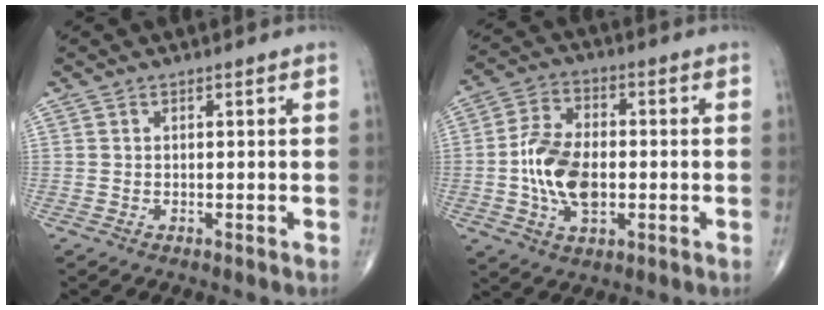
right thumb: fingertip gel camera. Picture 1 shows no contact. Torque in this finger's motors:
{"motor_torque": [1.34, 1.47, 0.69, -0.75, 0.16]}